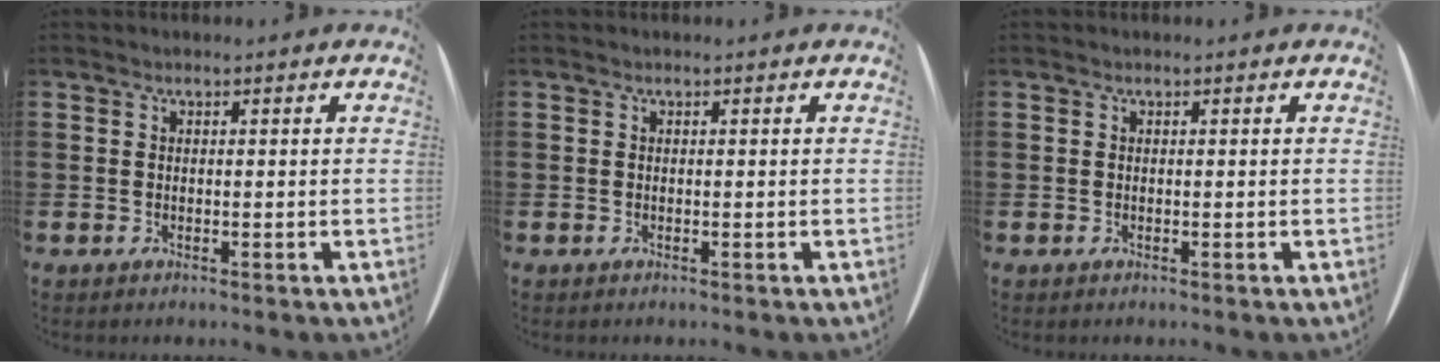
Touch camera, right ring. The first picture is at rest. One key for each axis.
{"total": 0.0}
{"total": 0.0}